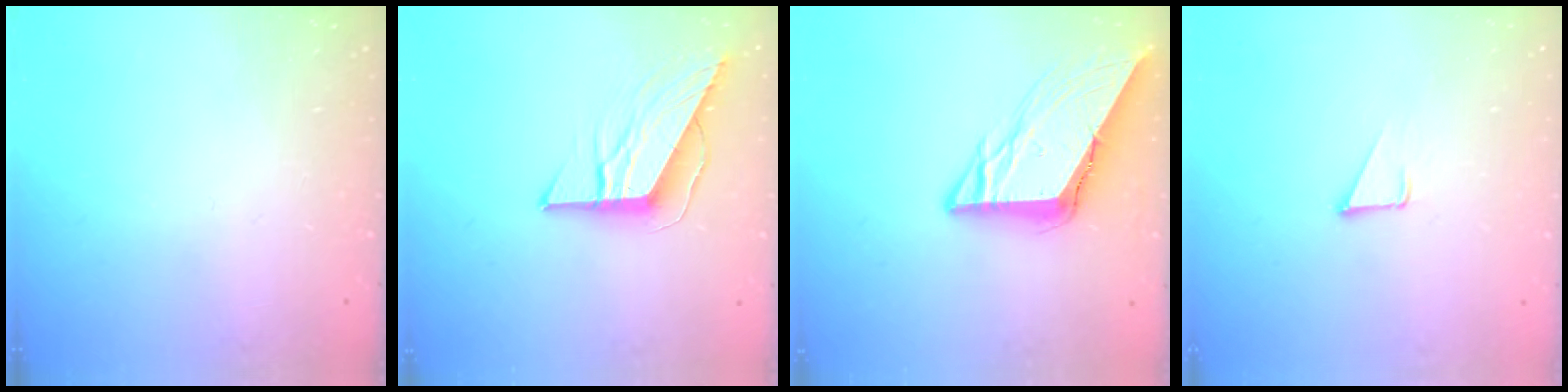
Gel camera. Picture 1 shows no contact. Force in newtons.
{"total": 9.8, "press": 9.8, "slide": 0.5}
{"total": 10.7, "press": 10.6, "slide": 1.3}
{"total": 3.6, "press": 3.6, "slide": 0.3}